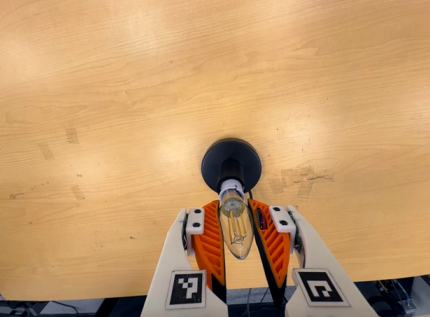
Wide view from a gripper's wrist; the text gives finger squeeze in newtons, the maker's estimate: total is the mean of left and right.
{"total": 14.2, "left": 14.7, "right": 13.8}